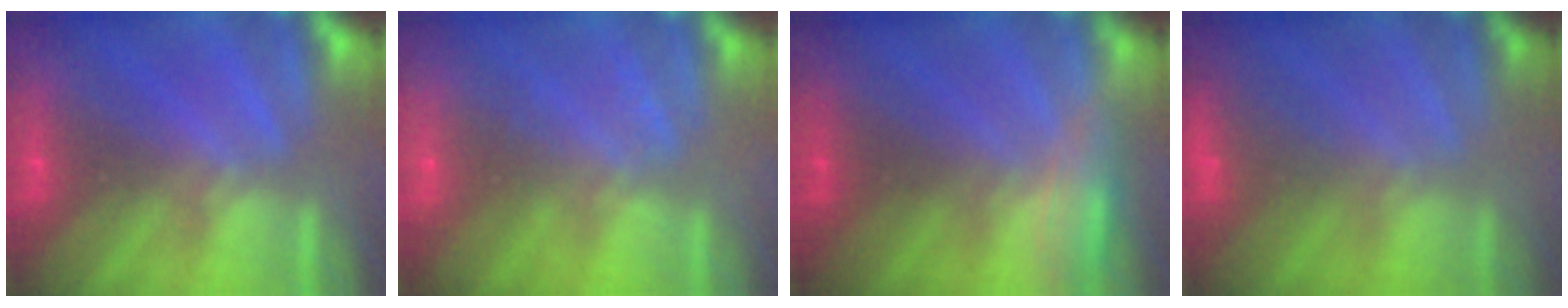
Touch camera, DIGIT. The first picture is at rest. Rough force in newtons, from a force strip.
{"total": 2.1}
{"total": 2.9}
{"total": 2.9}